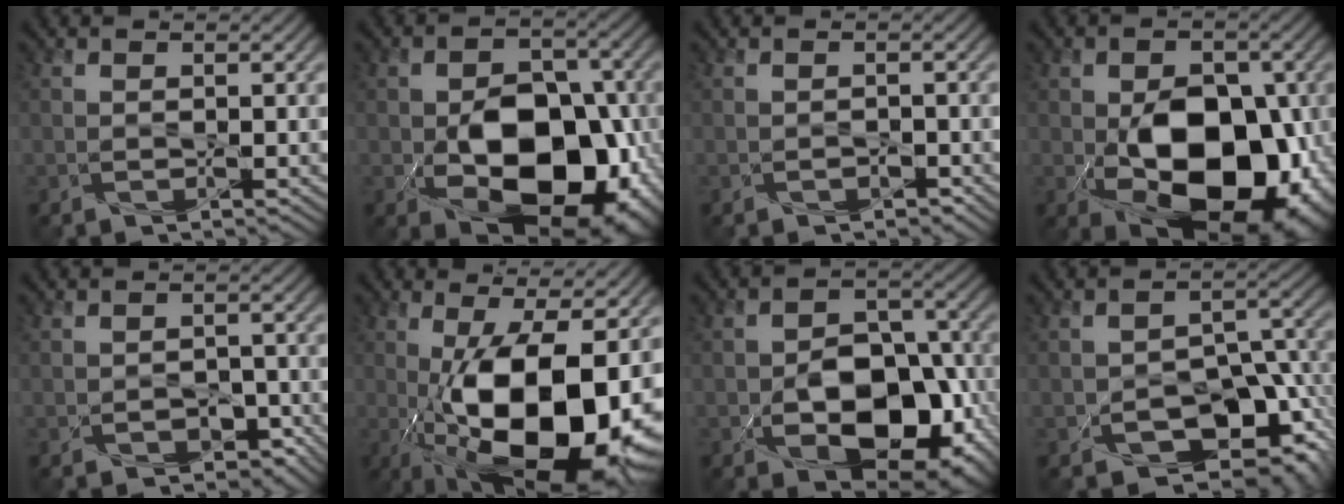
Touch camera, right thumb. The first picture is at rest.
{"total": 14.7, "force": [-4.4, 9.5, 10.4], "torque": [-0.141, -0.031, -0.056]}
{"total": 0.9, "force": [-0.7, 0.5, 0.2], "torque": [-0.005, -0.001, -0.011]}
{"total": 16.0, "force": [-3.7, 10.2, 11.7], "torque": [-0.156, -0.032, -0.040]}
{"total": 2.7, "force": [-1.6, 1.8, 1.2], "torque": [-0.021, -0.005, -0.019]}
{"total": 19.3, "force": [-3.8, 8.1, 17.1], "torque": [-0.292, -0.019, -0.053]}
{"total": 12.5, "force": [-4.6, 8.2, 8.3], "torque": [-0.124, -0.020, -0.066]}
{"total": 11.5, "force": [-5.7, 7.2, 7.0], "torque": [-0.096, -0.020, -0.083]}